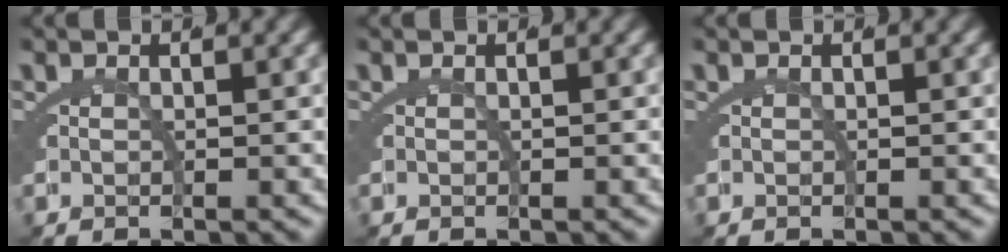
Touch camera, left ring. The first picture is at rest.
{"total": 0.0}
{"total": 0.0}